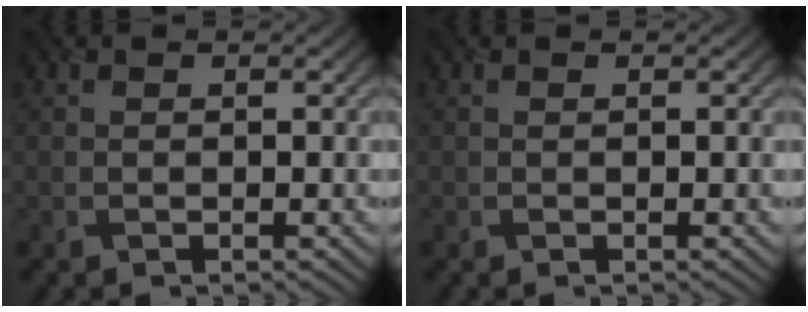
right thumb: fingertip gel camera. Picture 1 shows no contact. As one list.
[{"total": 0.0}]